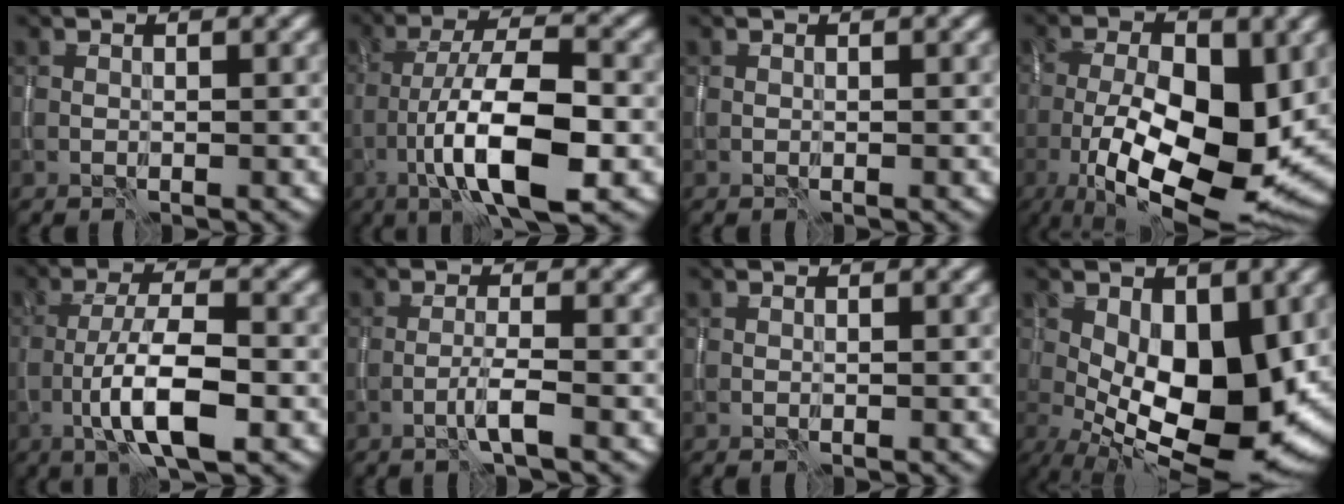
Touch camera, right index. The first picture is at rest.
{"total": 10.1, "force": [-3.7, 3.0, 8.9], "torque": [-0.150, 0.007, -0.069]}
{"total": 0.0}
{"total": 14.4, "force": [-3.2, 6.2, 12.6], "torque": [-0.208, -0.003, -0.051]}
{"total": 7.0, "force": [-2.6, 2.0, 6.2], "torque": [-0.109, 0.006, -0.051]}
{"total": 1.9, "force": [-1.1, -0.1, 1.5], "torque": [-0.027, 0.006, -0.027]}
{"total": 0.0}
{"total": 12.7, "force": [-0.8, 6.3, 11.1], "torque": [-0.159, -0.012, -0.011]}